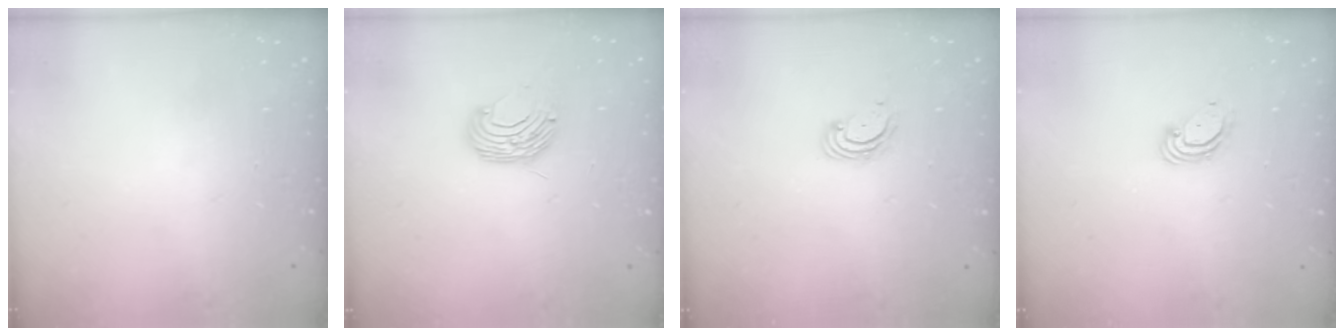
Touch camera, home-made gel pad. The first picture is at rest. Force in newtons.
{"total": 8.5, "press": 8.5, "slide": 0.6}
{"total": 3.1, "press": 3.1, "slide": 0.3}
{"total": 3.8, "press": 3.8, "slide": 0.1}